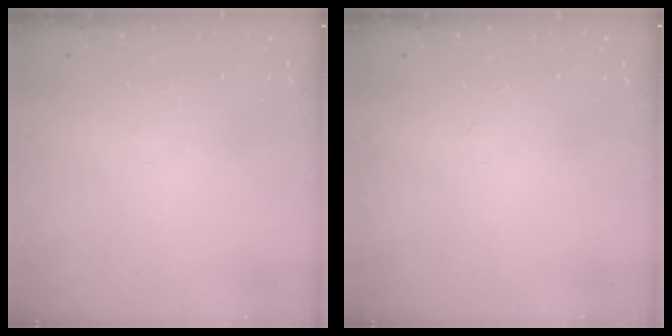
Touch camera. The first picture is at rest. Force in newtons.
{"total": 0.0}